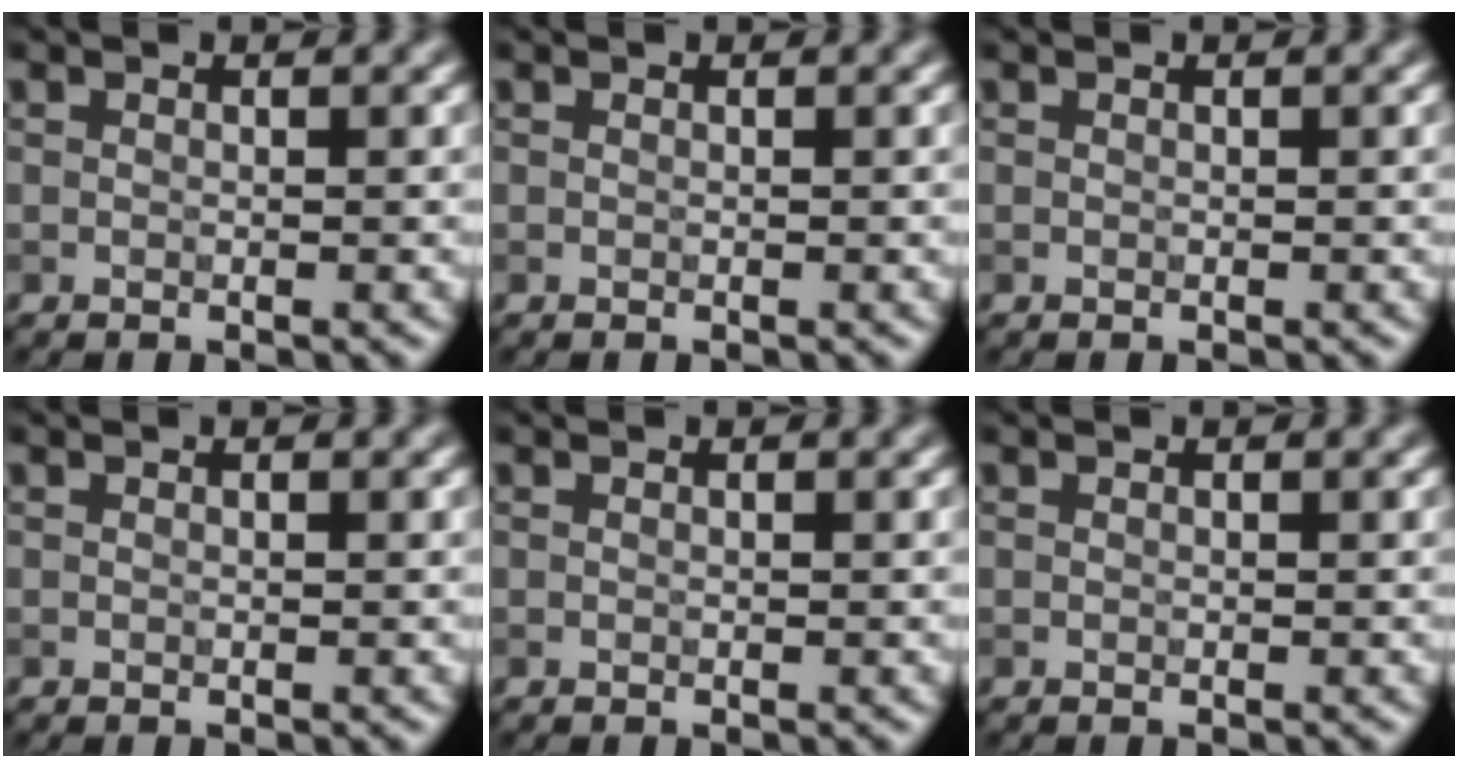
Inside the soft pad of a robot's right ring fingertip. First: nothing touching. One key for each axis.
{"total": 0.0}
{"total": 0.0}
{"total": 0.0}
{"total": 0.0}
{"total": 0.0}